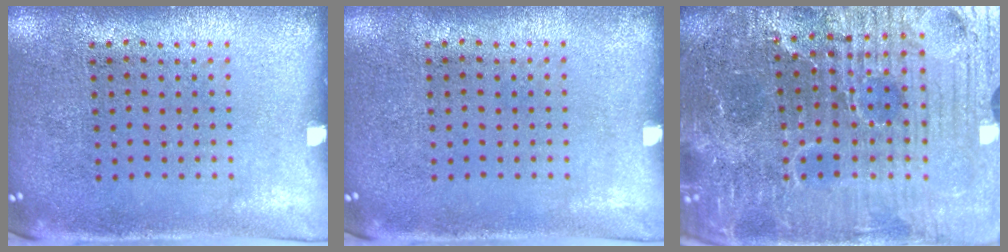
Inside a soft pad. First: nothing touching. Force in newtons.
{"total": 0.0}
{"total": 6.6, "press": 6.1, "slide": 2.7}